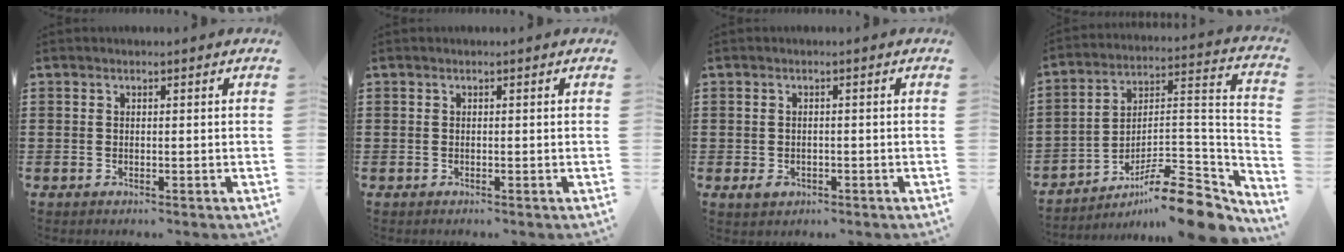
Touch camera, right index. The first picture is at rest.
{"total": 0.0}
{"total": 1.6, "force": [-0.5, 1.1, 1.1], "torque": [-0.024, 0.002, -0.011]}
{"total": 12.6, "force": [-9.5, 2.9, 7.8], "torque": [-0.103, 0.027, -0.176]}